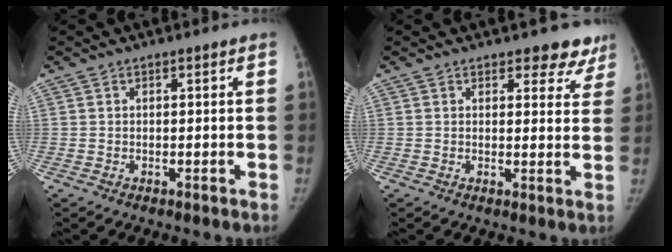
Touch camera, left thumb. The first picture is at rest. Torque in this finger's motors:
{"motor_torque": [0.13, -0.13, 0.56, -0.32, 0.04]}